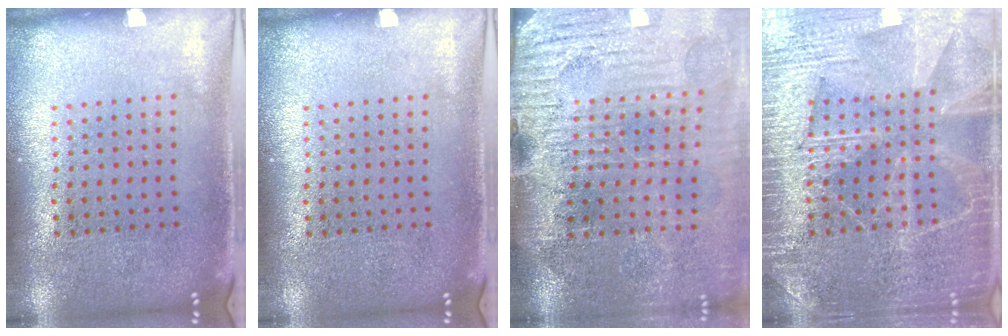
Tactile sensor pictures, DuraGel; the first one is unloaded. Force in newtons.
{"total": 0.0}
{"total": 4.2, "press": 3.7, "slide": 1.8}
{"total": 4.0, "press": 4.0, "slide": 0.6}